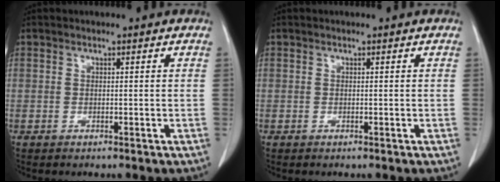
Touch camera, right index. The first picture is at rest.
{"total": 0.0}